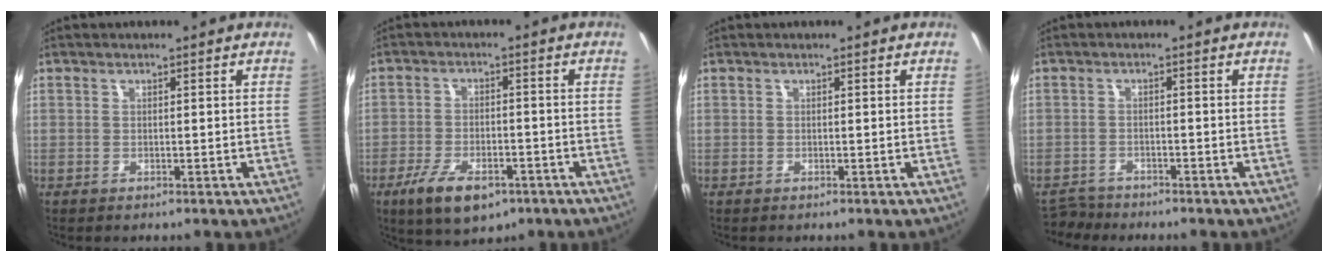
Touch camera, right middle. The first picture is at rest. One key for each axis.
{"total": 10.3, "fx": -5.9, "fy": 4.6, "fz": 7.0, "tx": -0.151, "ty": -0.020, "tz": -0.095}
{"total": 0.0}
{"total": 3.4, "fx": -3.2, "fy": 1.2, "fz": 0.0, "tx": -0.013, "ty": -0.005, "tz": -0.062}